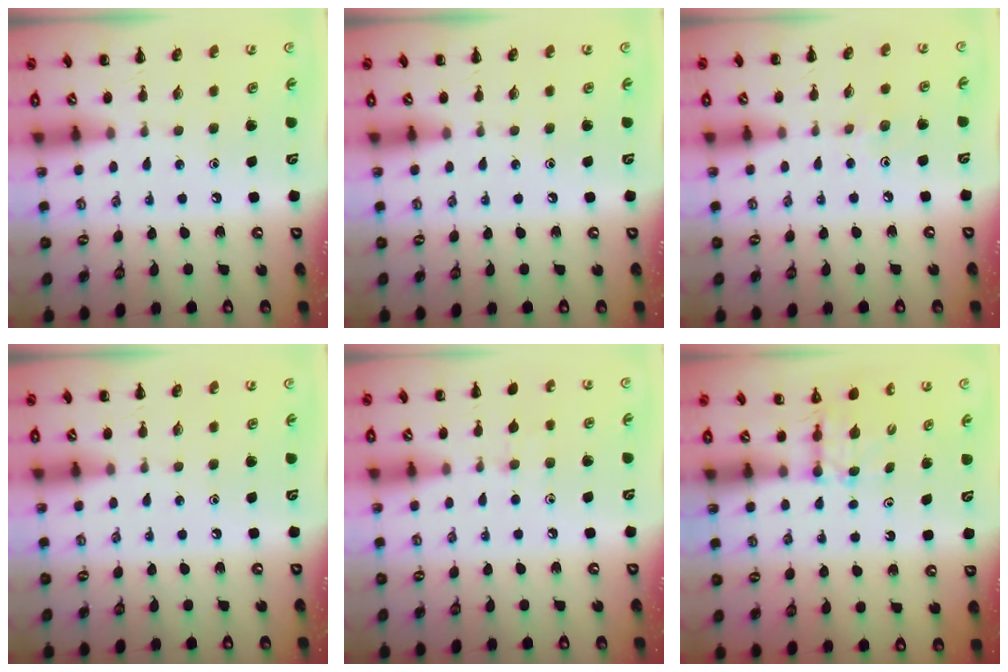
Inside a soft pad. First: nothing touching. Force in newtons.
{"total": 0.0}
{"total": 3.7, "press": 3.3, "slide": 1.6}
{"total": 0.0}
{"total": 4.7, "press": 4.4, "slide": 1.7}
{"total": 2.8, "press": 2.6, "slide": 1.1}